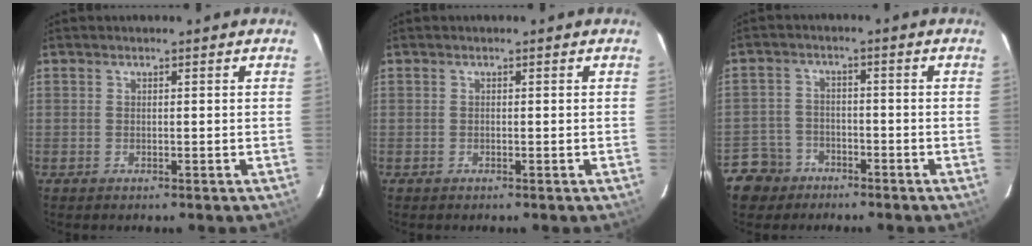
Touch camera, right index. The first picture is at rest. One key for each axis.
{"total": 0.0}
{"total": 6.4, "fx": -3.9, "fy": 5.0, "fz": 0.4, "tx": -0.024, "ty": 0.024, "tz": -0.070}